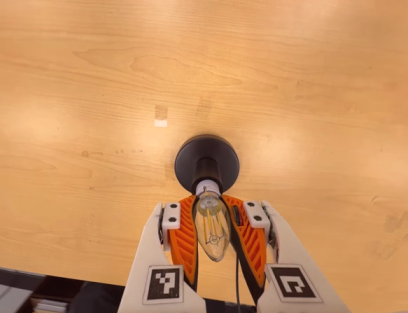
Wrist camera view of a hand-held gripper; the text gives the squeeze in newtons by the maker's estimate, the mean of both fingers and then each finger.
{"total": 25.3, "left": 26.4, "right": 24.2}